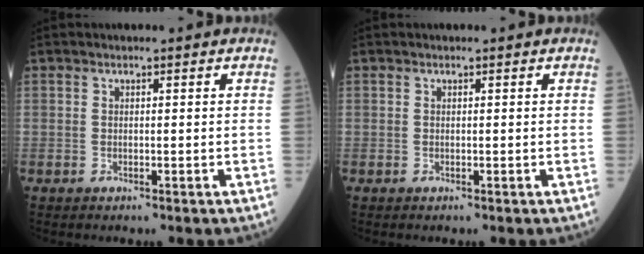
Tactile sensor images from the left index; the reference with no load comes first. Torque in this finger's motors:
{"motor_torque": [0.00, 0.00, 0.00, 0.00]}